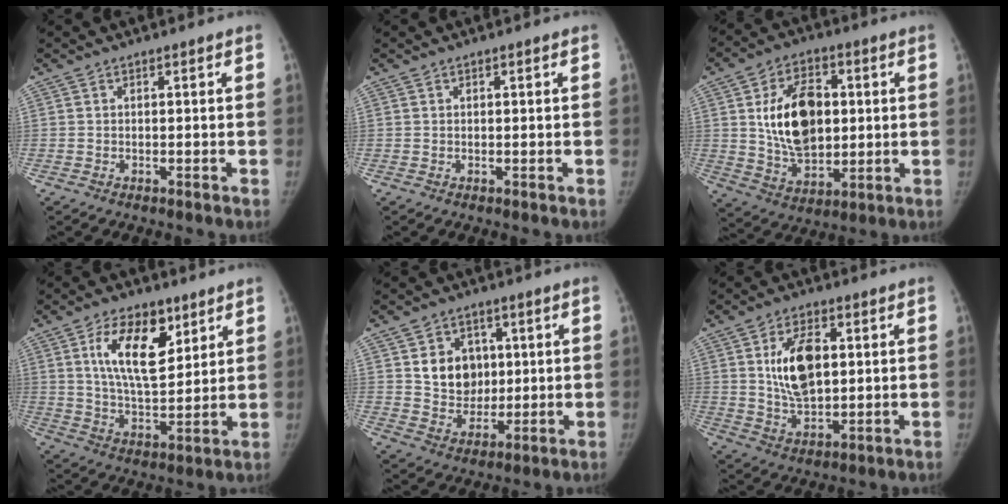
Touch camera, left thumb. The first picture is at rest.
{"total": 0.0}
{"total": 16.1, "force": [2.4, 10.3, 12.1], "torque": [-0.166, -0.008, 0.045]}
{"total": 14.1, "force": [6.1, 7.1, 10.5], "torque": [-0.147, -0.032, 0.114]}
{"total": 10.0, "force": [2.4, 8.3, 5.0], "torque": [-0.034, -0.010, 0.049]}
{"total": 12.1, "force": [2.5, 6.8, 9.7], "torque": [-0.149, -0.010, 0.050]}